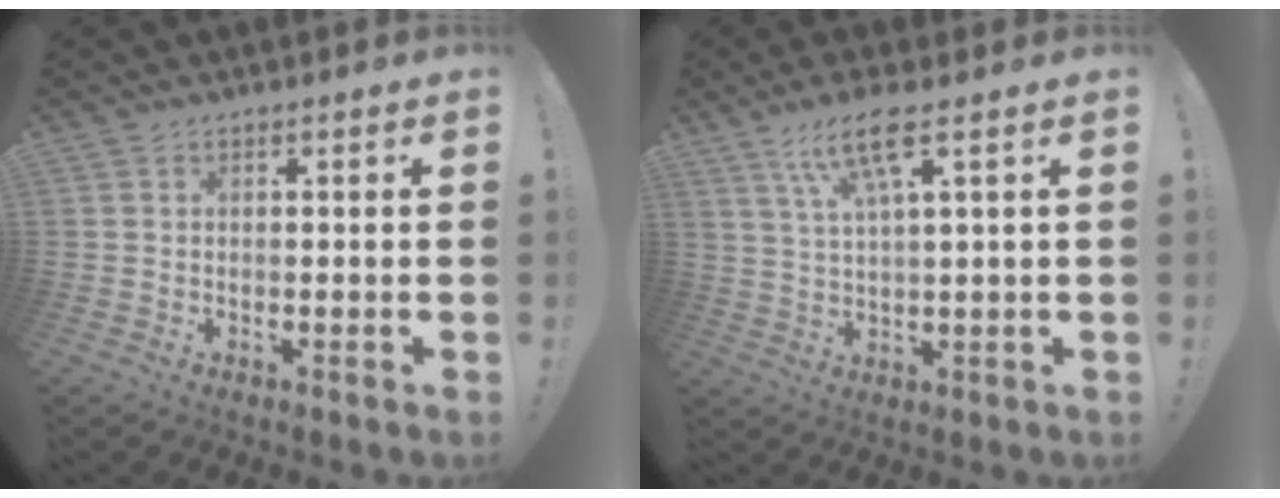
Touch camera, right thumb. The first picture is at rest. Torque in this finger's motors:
{"motor_torque": [0.04, 0.04, 0.33, 0.05, 0.01]}